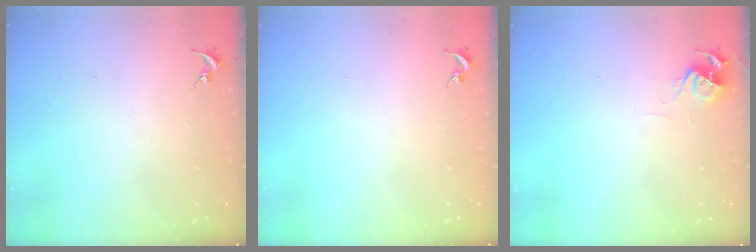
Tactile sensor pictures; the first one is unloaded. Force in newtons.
{"total": 0.0}
{"total": 6.0, "press": 6.0, "slide": 0.6}